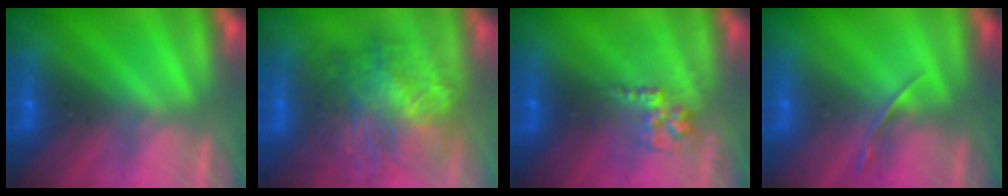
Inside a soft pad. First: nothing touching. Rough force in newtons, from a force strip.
{"total": 7.6}
{"total": 2.8}
{"total": 1.4}